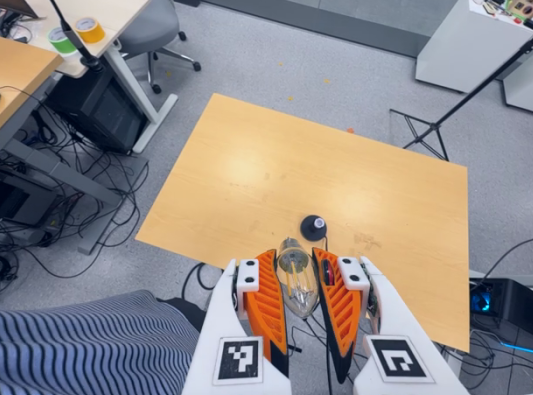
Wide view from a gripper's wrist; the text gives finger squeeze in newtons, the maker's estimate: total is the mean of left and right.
{"total": 24.3, "left": 26.8, "right": 21.7}